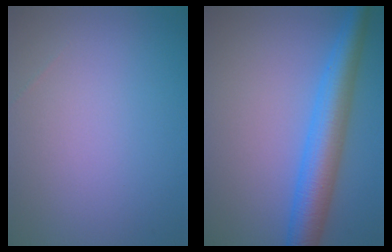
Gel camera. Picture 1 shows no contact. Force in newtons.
{"total": 5.9, "press": 5.9, "slide": 0.1}